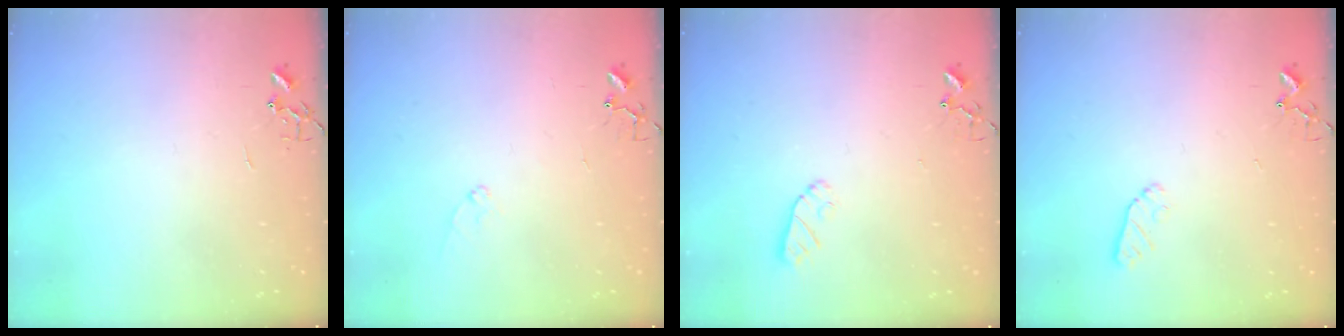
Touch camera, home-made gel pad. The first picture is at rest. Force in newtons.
{"total": 7.5, "press": 7.5, "slide": 0.7}
{"total": 6.0, "press": 6.0, "slide": 0.3}
{"total": 5.6, "press": 5.5, "slide": 1.0}